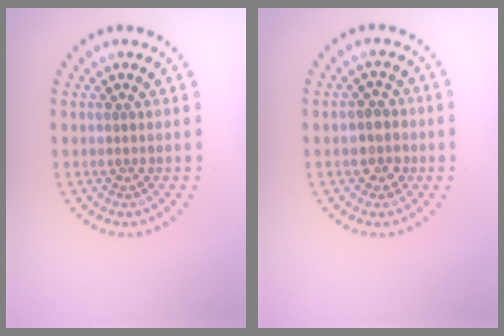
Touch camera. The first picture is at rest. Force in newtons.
{"total": 2.2, "press": 2.0, "slide": 0.7}